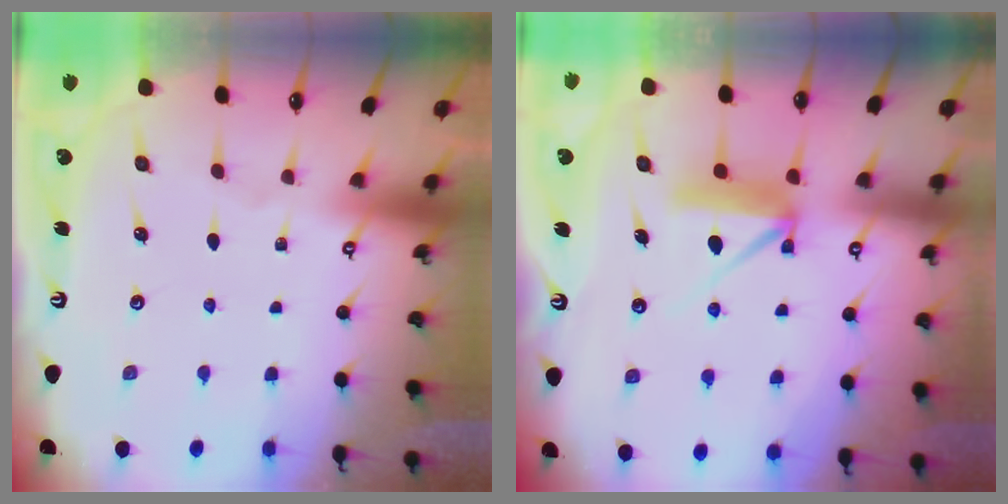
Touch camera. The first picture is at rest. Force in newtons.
{"total": 8.3, "press": 8.3, "slide": 0.3}